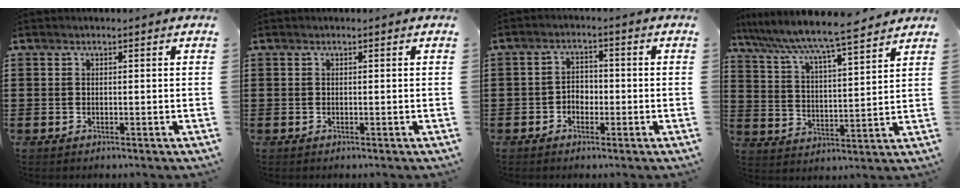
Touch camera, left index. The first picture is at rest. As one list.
[{"total": 0.0}, {"total": 2.5, "force": [-1.3, 1.7, 1.2], "torque": [-0.026, 0.007, -0.029]}, {"total": 6.3, "force": [5.7, -0.3, 2.6], "torque": [-0.076, -0.041, 0.092]}]